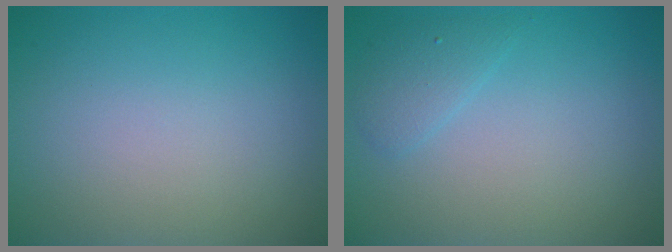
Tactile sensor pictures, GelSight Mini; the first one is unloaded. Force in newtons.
{"total": 1.5, "press": 1.5, "slide": 0.1}